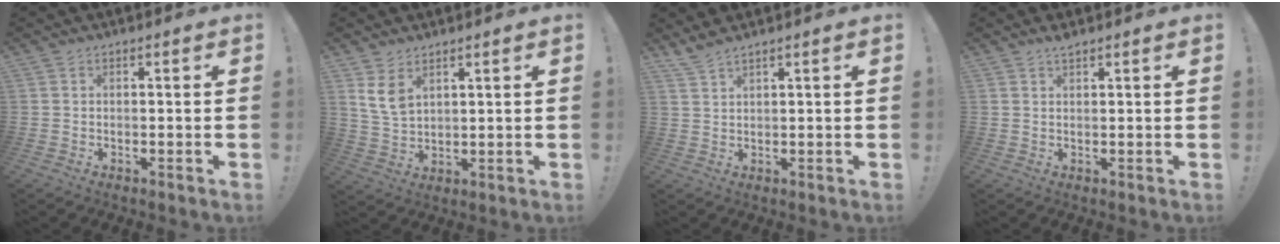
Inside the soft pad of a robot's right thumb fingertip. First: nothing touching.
{"total": 6.5, "force": [3.9, 3.7, 3.6], "torque": [-0.064, -0.022, 0.072]}
{"total": 3.0, "force": [2.6, -0.1, 1.5], "torque": [-0.036, -0.012, 0.047]}
{"total": 1.8, "force": [1.6, 0.0, 1.0], "torque": [-0.012, -0.009, 0.026]}